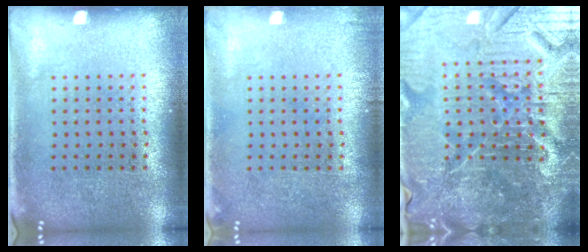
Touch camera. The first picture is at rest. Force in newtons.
{"total": 0.6, "press": 0.6, "slide": 0.1}
{"total": 7.1, "press": 6.3, "slide": 3.2}